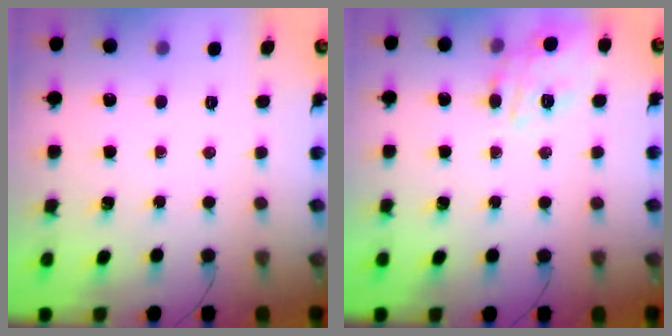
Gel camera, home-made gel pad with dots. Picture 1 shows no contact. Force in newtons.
{"total": 16.0, "press": 16.0, "slide": 0.9}